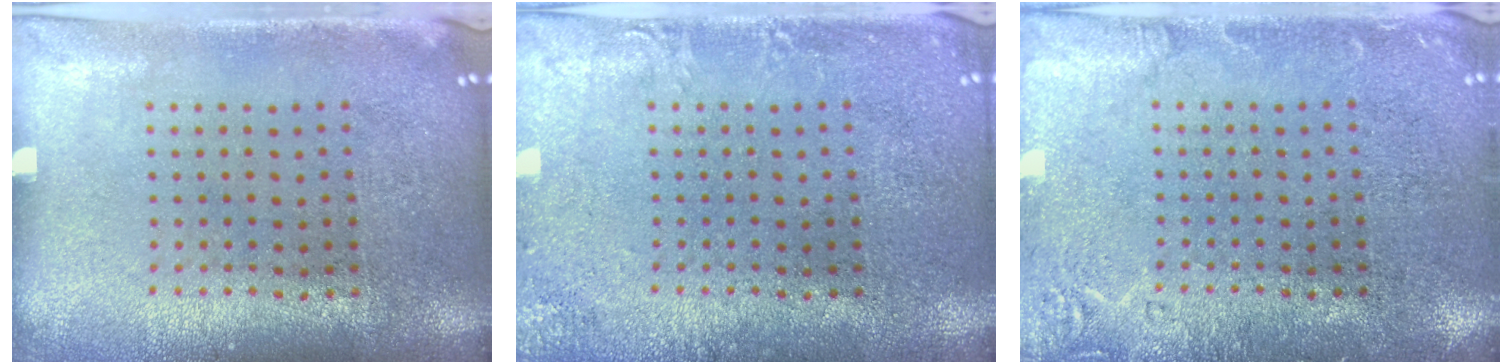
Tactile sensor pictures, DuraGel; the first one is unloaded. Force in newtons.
{"total": 1.7, "press": 1.7, "slide": 0.3}
{"total": 2.2, "press": 2.2, "slide": 0.4}